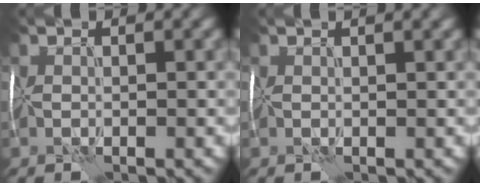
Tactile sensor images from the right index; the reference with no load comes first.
{"total": 1.9, "force": [1.0, 0.8, 1.4], "torque": [-0.010, 0.013, 0.000]}